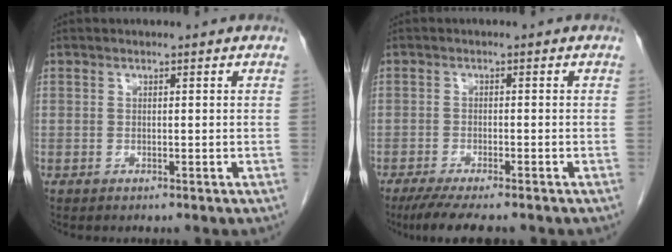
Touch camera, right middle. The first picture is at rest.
{"total": 7.8, "force": [-6.4, 1.0, 4.3], "torque": [-0.062, -0.015, -0.099]}